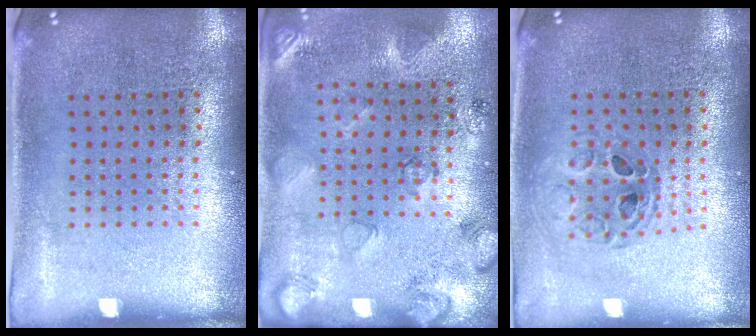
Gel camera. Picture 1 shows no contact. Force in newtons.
{"total": 2.3, "press": 1.8, "slide": 1.4}
{"total": 0.8, "press": 0.8, "slide": 0.1}